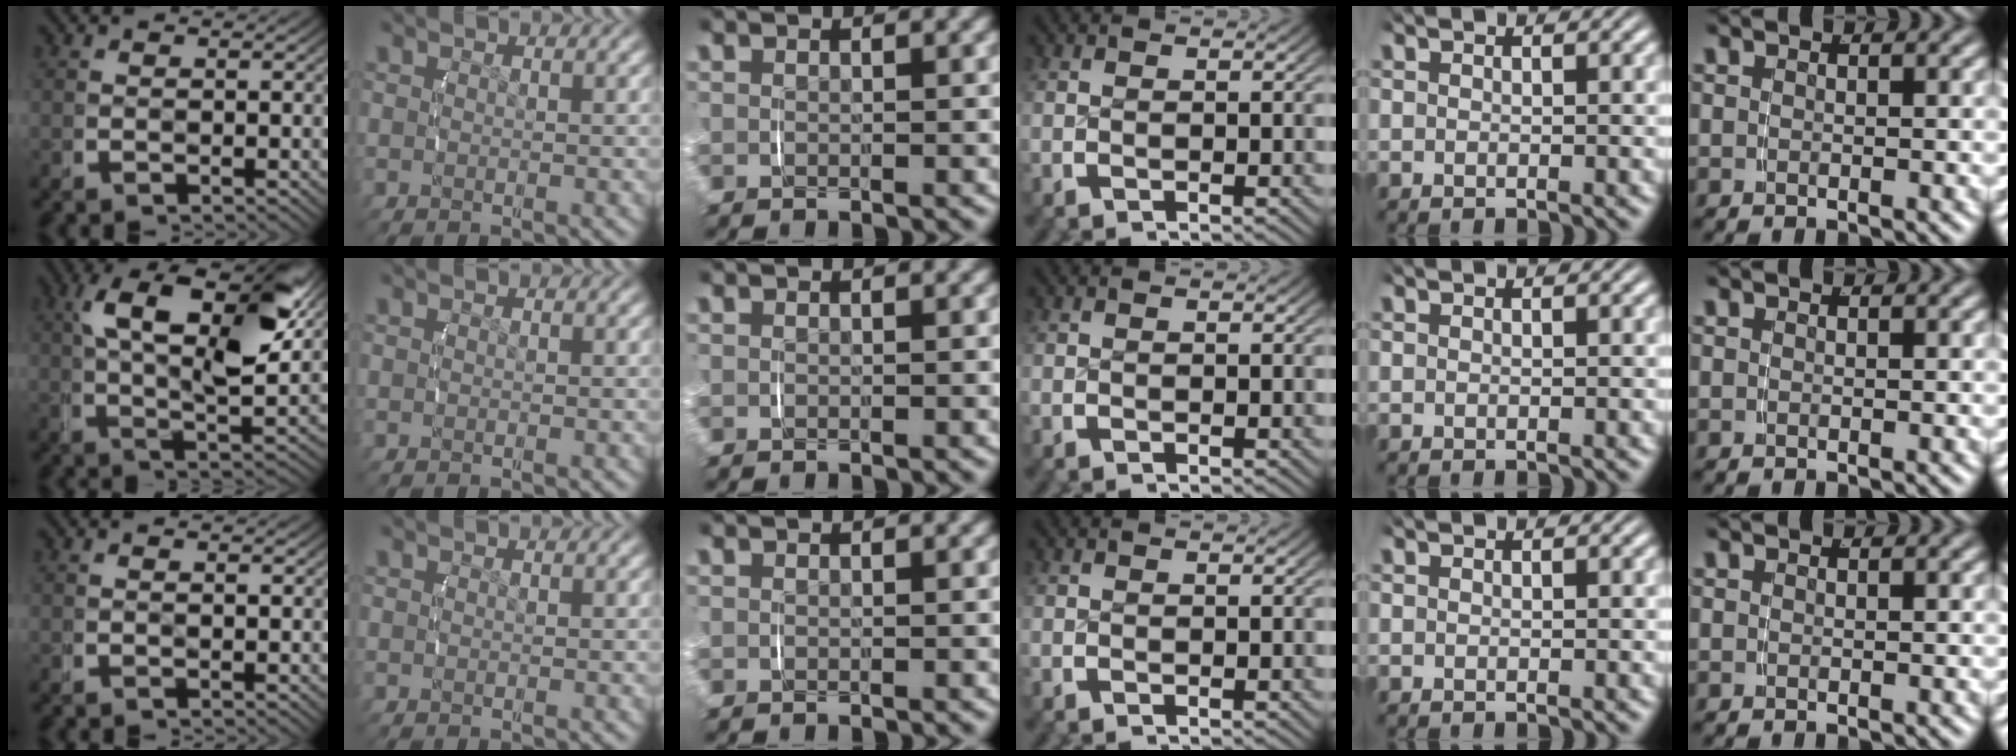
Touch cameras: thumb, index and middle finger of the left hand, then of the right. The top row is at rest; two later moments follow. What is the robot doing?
{"motion": "lift_and_place", "object": "jar lid"}